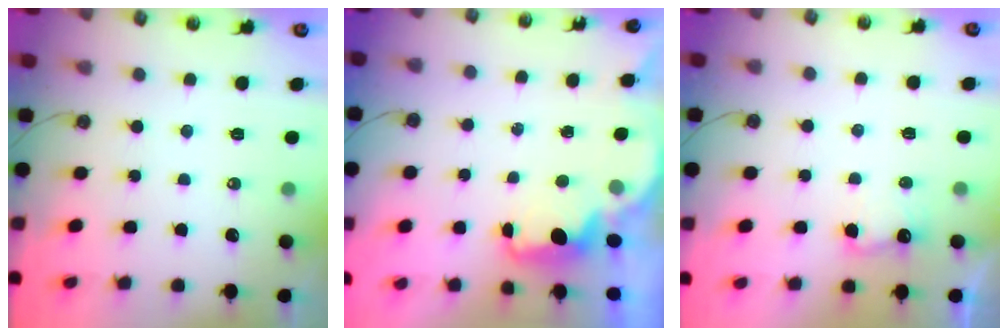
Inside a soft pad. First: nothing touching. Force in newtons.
{"total": 2.1, "press": 1.9, "slide": 0.8}
{"total": 7.1, "press": 7.0, "slide": 1.2}